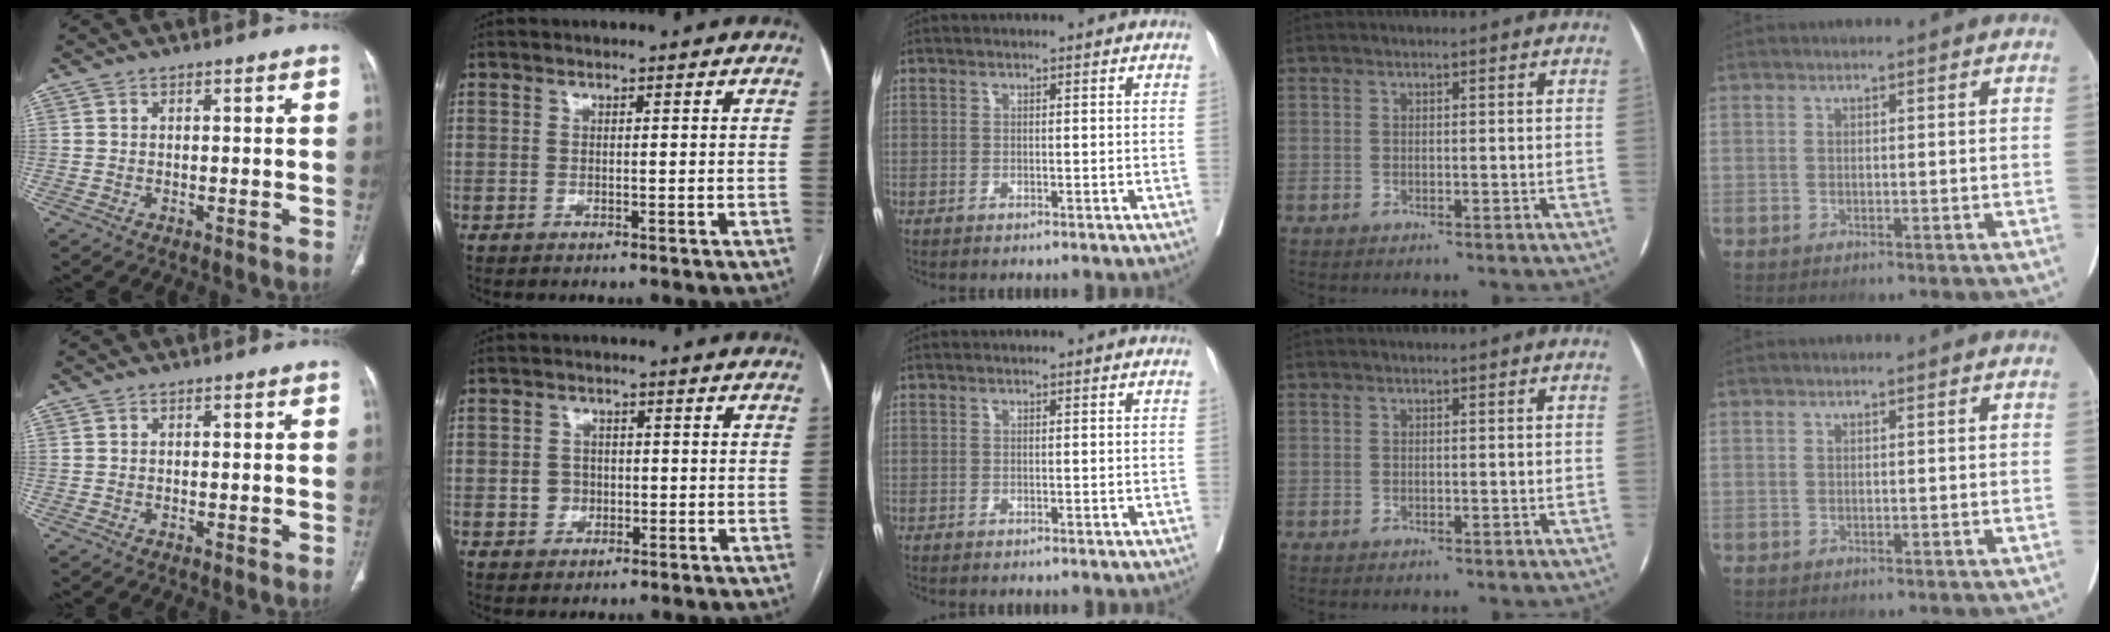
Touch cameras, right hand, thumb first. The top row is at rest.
{"index": {"total": 2.7, "force": [-0.6, 2.5, 0.9], "torque": [-0.008, 0.007, -0.007]}}